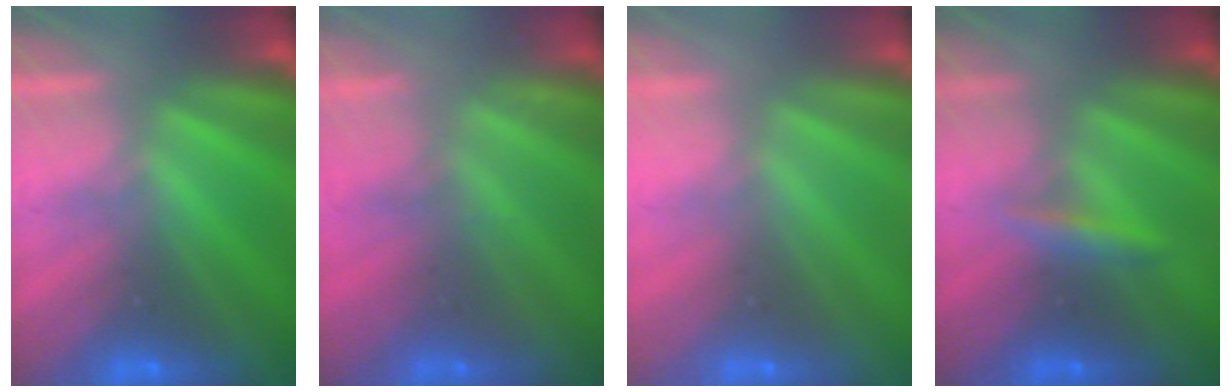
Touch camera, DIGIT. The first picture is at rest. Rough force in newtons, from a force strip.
{"total": 2.3}
{"total": 2.8}
{"total": 2.4}